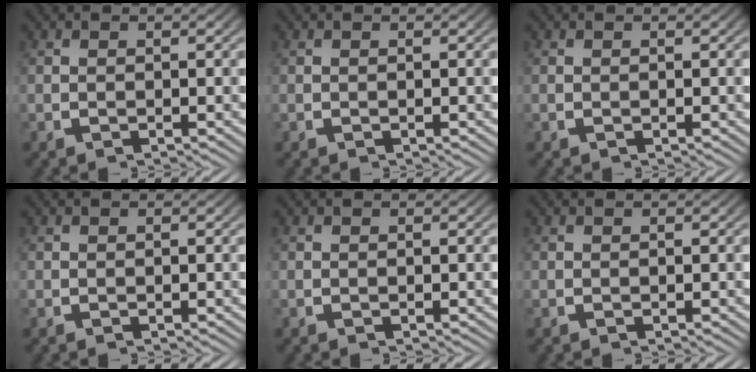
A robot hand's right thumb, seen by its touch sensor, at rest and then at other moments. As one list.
[{"total": 0.0}, {"total": 0.0}, {"total": 0.0}, {"total": 0.0}, {"total": 0.0}]